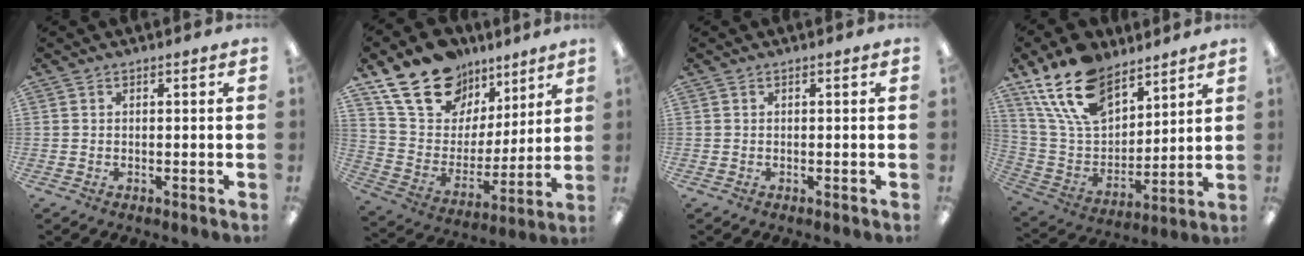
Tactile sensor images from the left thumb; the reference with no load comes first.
{"total": 21.1, "force": [14.5, 12.9, 8.4], "torque": [-0.151, -0.084, 0.266]}
{"total": 0.0}
{"total": 19.4, "force": [12.9, 10.5, 10.0], "torque": [-0.201, -0.054, 0.241]}